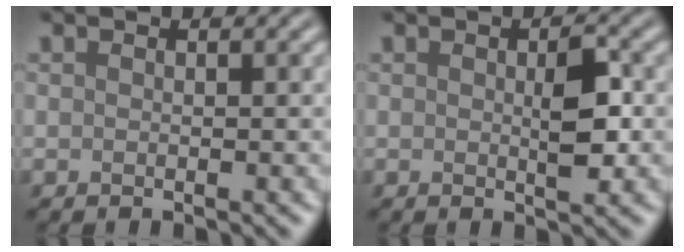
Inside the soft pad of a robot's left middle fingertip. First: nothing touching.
{"total": 2.4, "force": [0.0, 0.6, 2.4], "torque": [-0.045, -0.003, 0.002]}